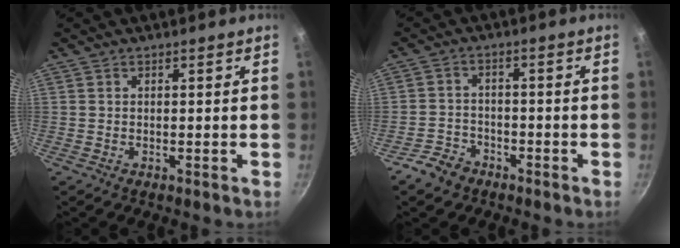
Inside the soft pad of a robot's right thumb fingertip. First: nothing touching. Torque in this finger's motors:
{"motor_torque": [-0.10, -0.19, -0.33, 0.13, -0.02]}